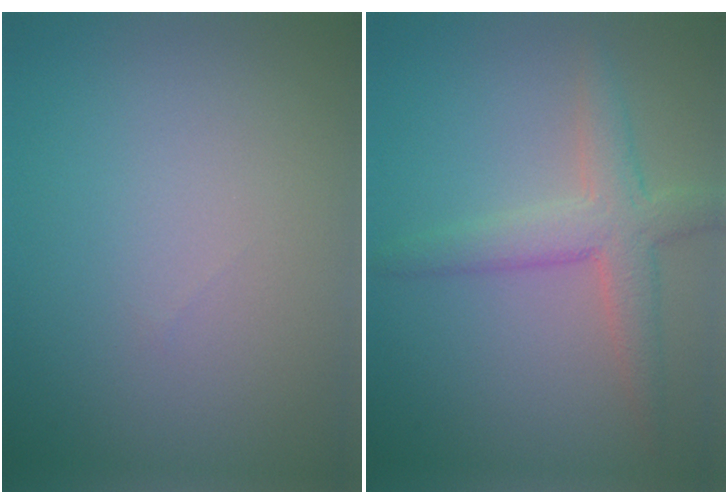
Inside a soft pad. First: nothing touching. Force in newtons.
{"total": 4.1, "press": 4.1, "slide": 0.4}